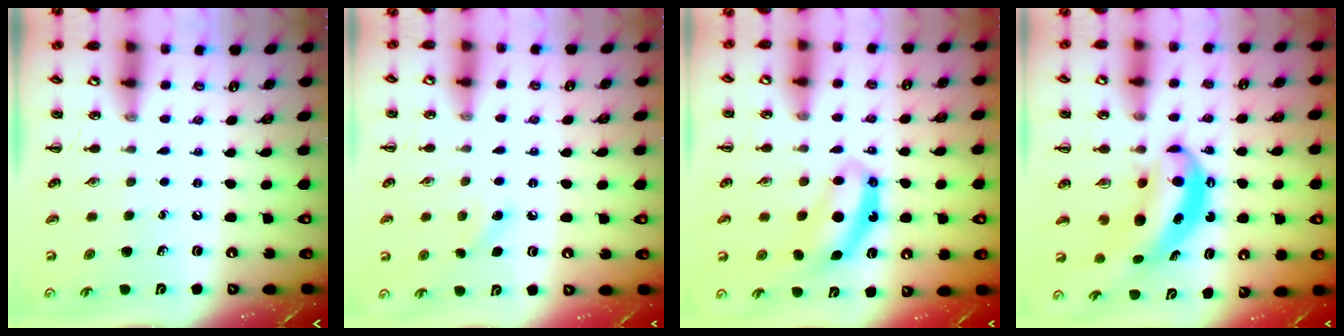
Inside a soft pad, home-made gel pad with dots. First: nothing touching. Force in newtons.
{"total": 6.6, "press": 6.2, "slide": 2.1}
{"total": 7.2, "press": 7.2, "slide": 0.4}
{"total": 7.2, "press": 7.1, "slide": 1.1}